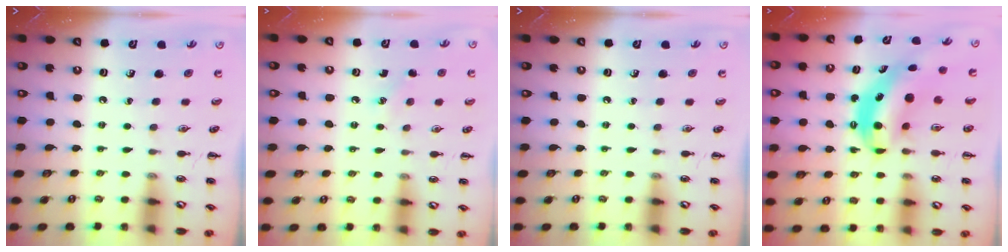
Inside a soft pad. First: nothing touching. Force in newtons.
{"total": 5.2, "press": 5.0, "slide": 1.3}
{"total": 0.0}
{"total": 7.4, "press": 7.2, "slide": 1.7}